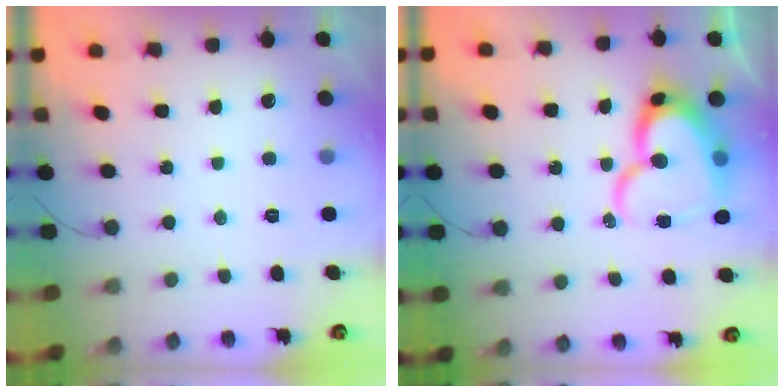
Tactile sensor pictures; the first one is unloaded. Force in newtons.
{"total": 17.1, "press": 17.0, "slide": 1.8}